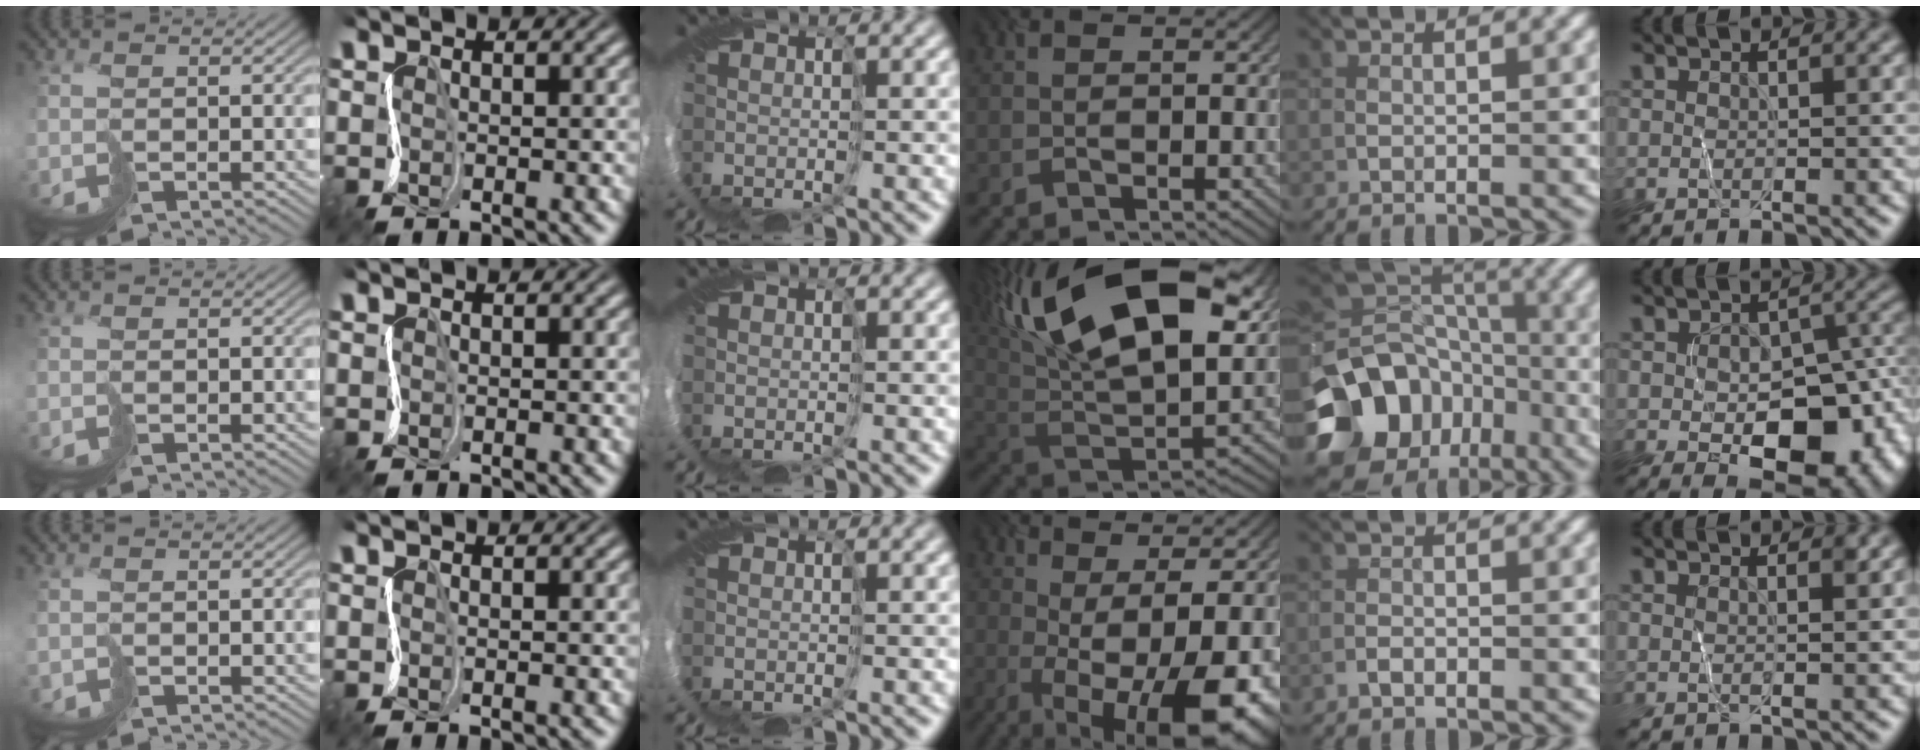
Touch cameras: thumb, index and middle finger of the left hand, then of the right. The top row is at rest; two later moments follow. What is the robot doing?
{"motion": "cut", "object": "paper"}